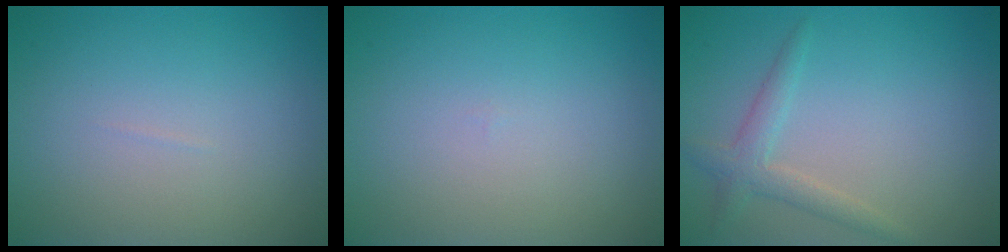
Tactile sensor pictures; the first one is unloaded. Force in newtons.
{"total": 0.0}
{"total": 2.1, "press": 2.1, "slide": 0.0}